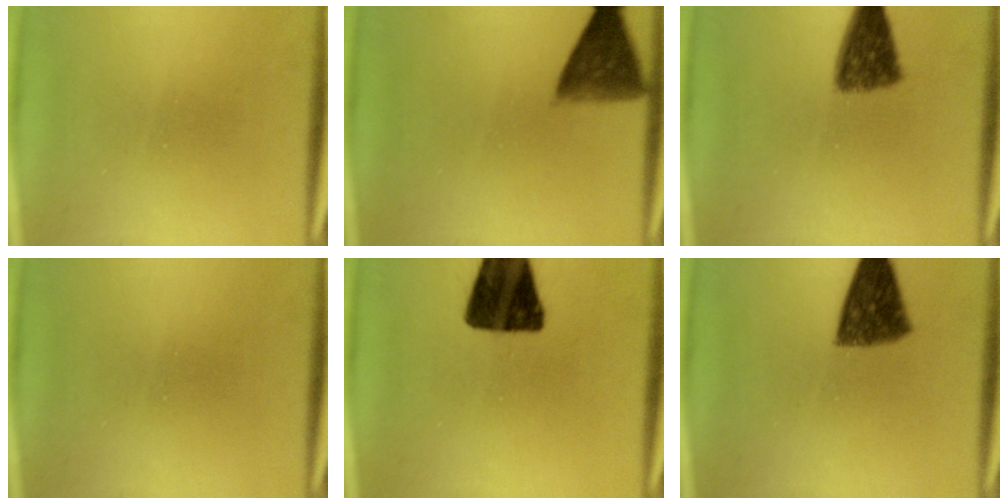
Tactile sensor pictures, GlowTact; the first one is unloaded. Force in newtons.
{"total": 8.0}
{"total": 7.2}
{"total": 0.0}
{"total": 15.1}
{"total": 9.2}